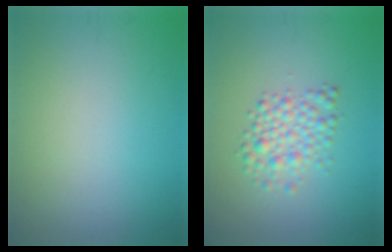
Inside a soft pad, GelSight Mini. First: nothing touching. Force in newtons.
{"total": 3.1, "press": 3.1, "slide": 0.1}